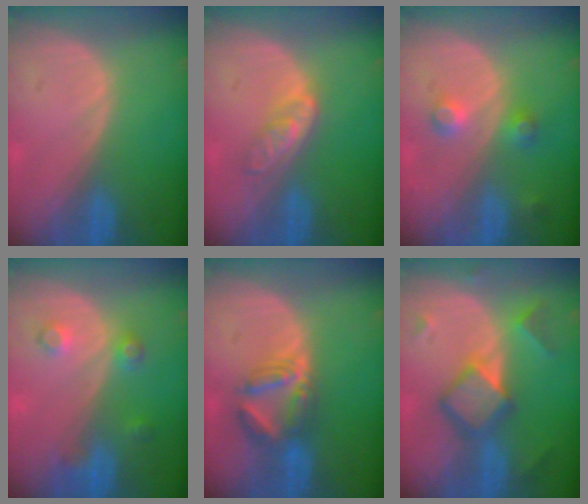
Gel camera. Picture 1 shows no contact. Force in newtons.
{"total": 4.6, "press": 3.9, "slide": 2.5}
{"total": 3.6, "press": 3.4, "slide": 1.2}
{"total": 3.7, "press": 3.4, "slide": 1.6}
{"total": 5.9, "press": 5.9, "slide": 0.5}
{"total": 7.1, "press": 7.1, "slide": 0.5}